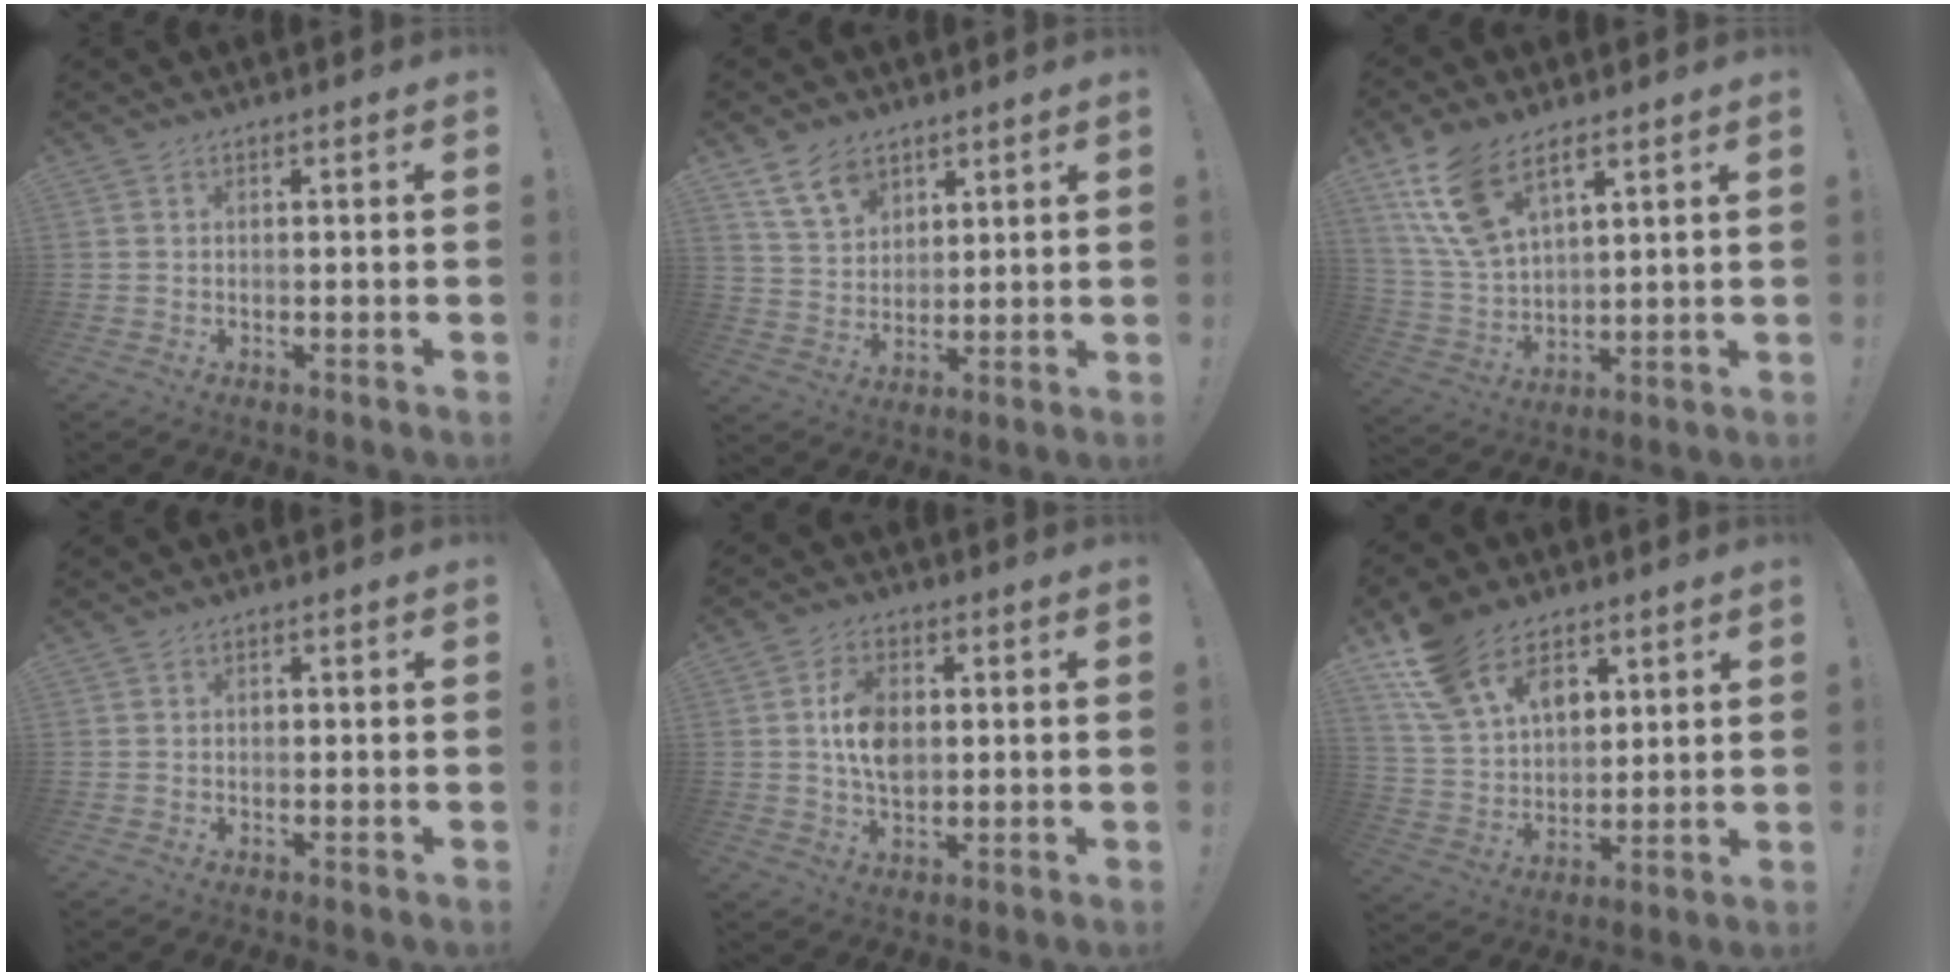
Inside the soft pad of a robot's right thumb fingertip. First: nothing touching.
{"total": 10.7, "force": [6.9, 6.8, 4.6], "torque": [-0.077, -0.034, 0.135]}
{"total": 14.9, "force": [8.8, 7.8, 9.2], "torque": [-0.195, -0.034, 0.168]}
{"total": 0.6, "force": [-0.1, 0.5, 0.2], "torque": [-0.010, 0.004, -0.001]}
{"total": 10.0, "force": [1.0, 7.0, 7.1], "torque": [-0.109, 0.009, 0.022]}
{"total": 18.1, "force": [9.8, 12.0, 9.4], "torque": [-0.178, -0.046, 0.186]}